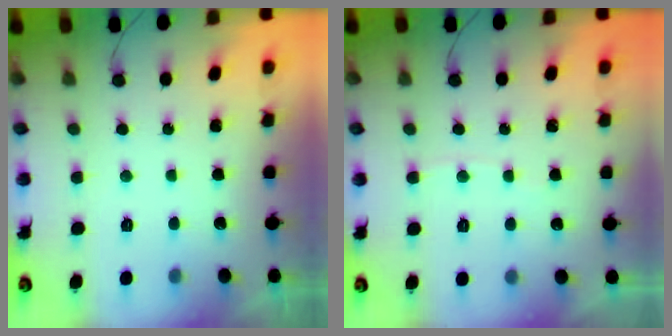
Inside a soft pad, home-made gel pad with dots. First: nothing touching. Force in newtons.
{"total": 2.2, "press": 2.2, "slide": 0.2}